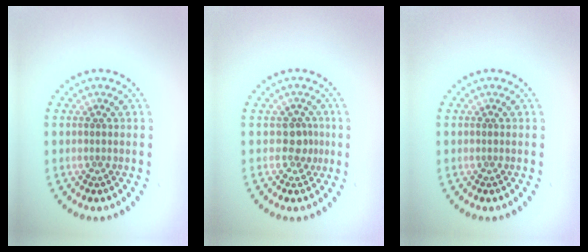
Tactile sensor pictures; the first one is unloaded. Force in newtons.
{"total": 1.8, "press": 1.4, "slide": 1.1}
{"total": 0.0}